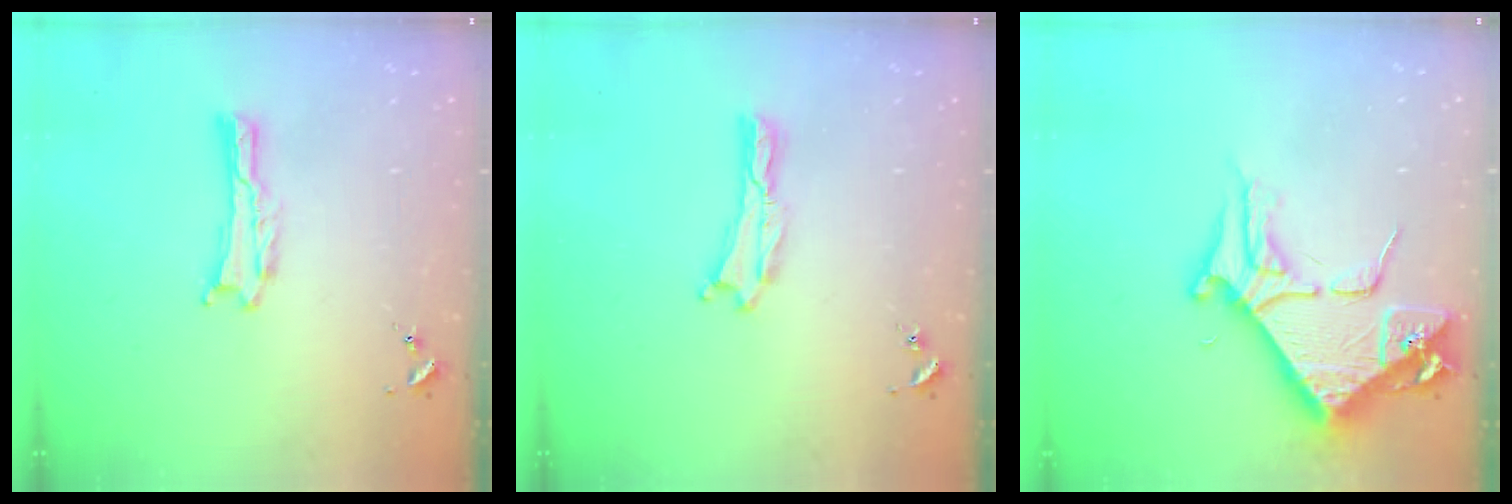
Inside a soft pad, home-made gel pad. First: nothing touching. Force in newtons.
{"total": 0.0}
{"total": 8.3, "press": 8.2, "slide": 0.9}